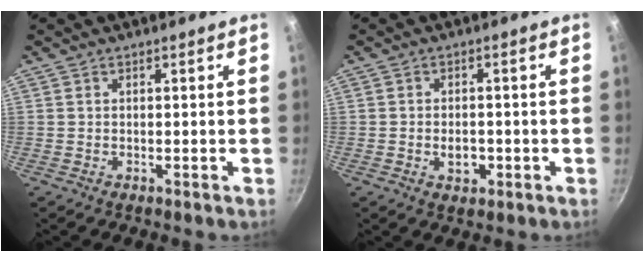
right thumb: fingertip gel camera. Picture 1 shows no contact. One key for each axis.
{"total": 3.8, "fx": -1.0, "fy": 2.6, "fz": 2.6, "tx": -0.029, "ty": 0.007, "tz": -0.015}